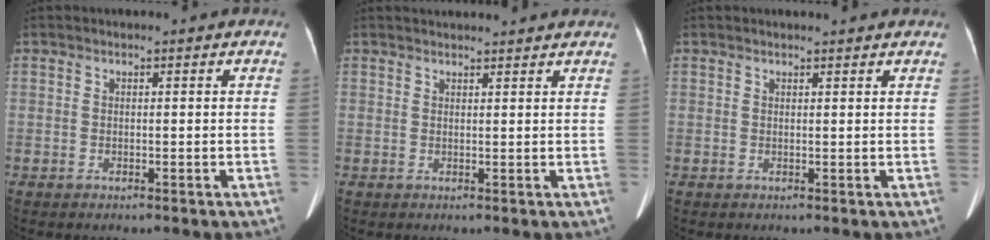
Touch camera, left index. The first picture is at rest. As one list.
[{"total": 6.8, "force": [6.6, 0.6, 1.7], "torque": [-0.020, 0.030, 0.072]}, {"total": 3.5, "force": [3.3, 0.5, 0.9], "torque": [-0.014, 0.012, 0.035]}]